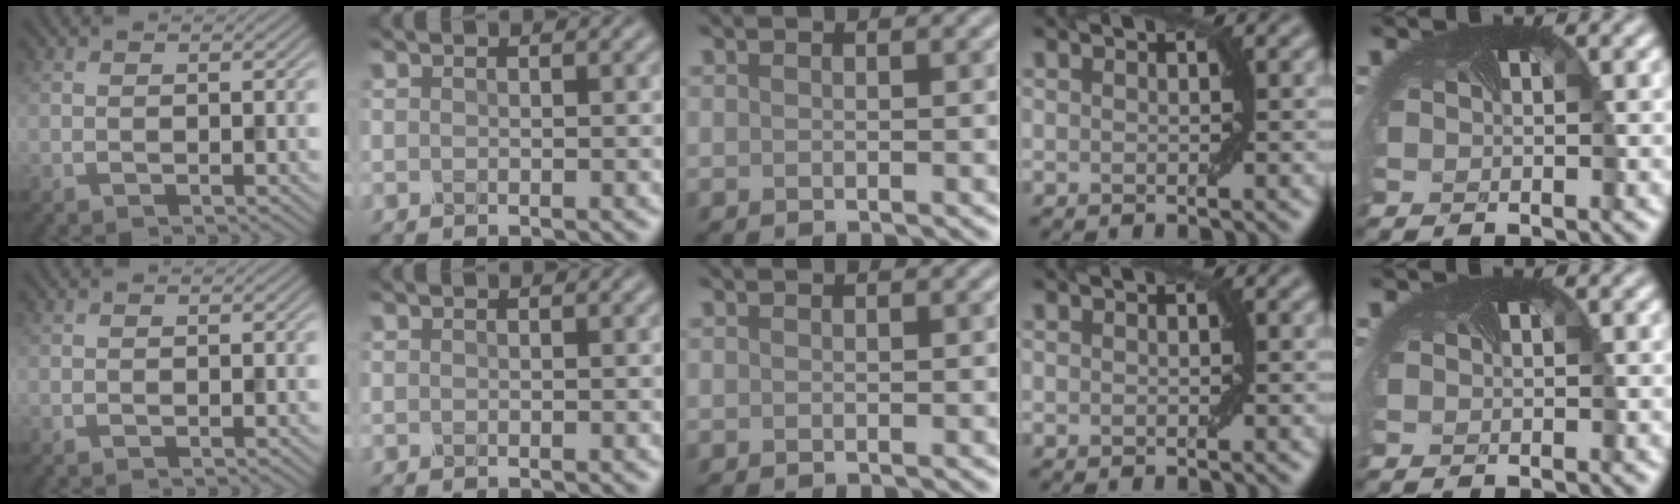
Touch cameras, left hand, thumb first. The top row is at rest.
{}